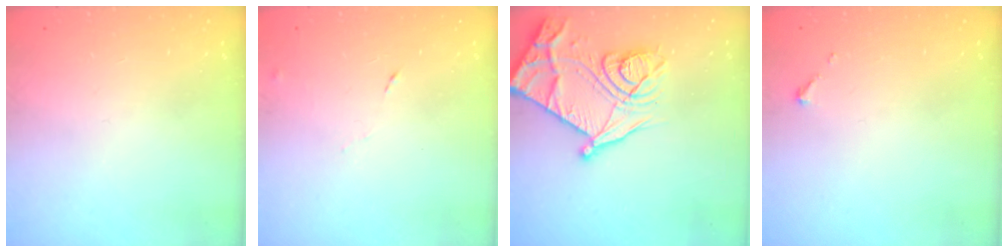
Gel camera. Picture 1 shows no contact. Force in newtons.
{"total": 4.1, "press": 4.1, "slide": 0.7}
{"total": 22.3, "press": 22.3, "slide": 0.4}
{"total": 2.6, "press": 2.6, "slide": 0.3}